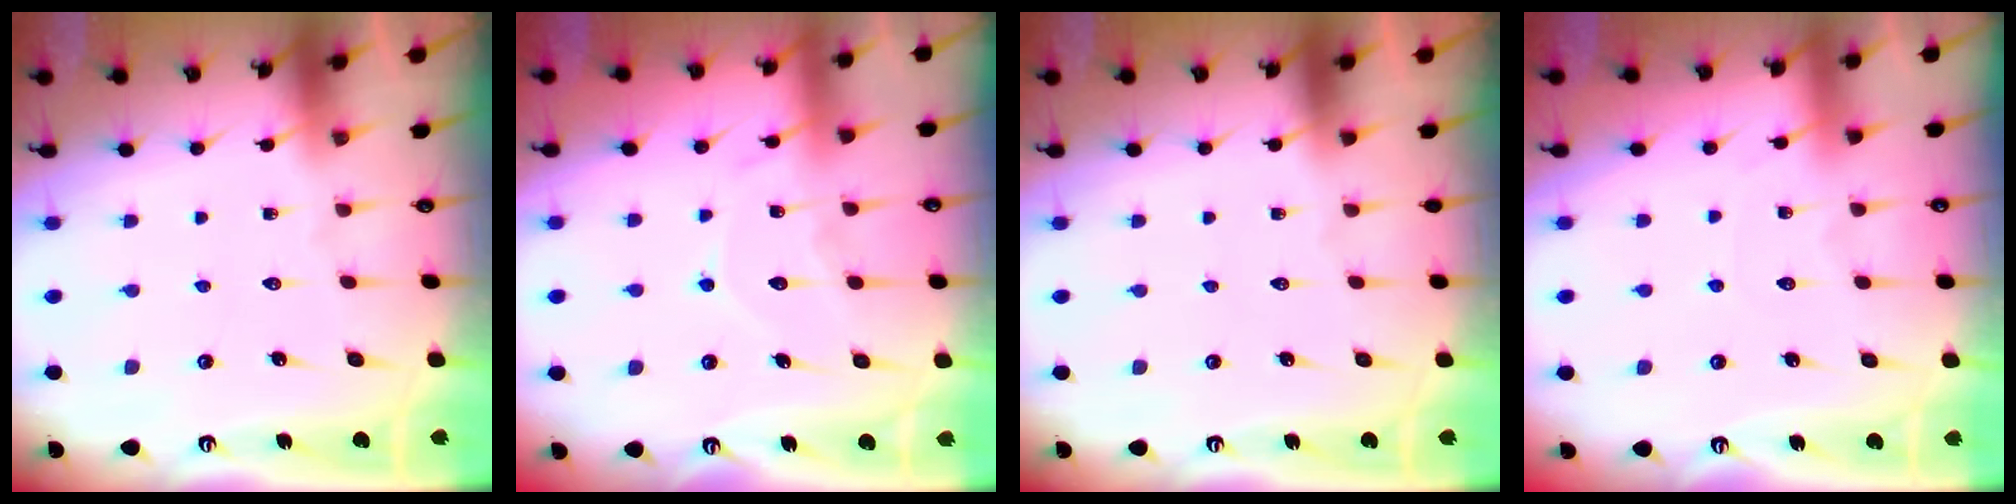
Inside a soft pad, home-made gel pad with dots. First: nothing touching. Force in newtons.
{"total": 9.7, "press": 9.7, "slide": 1.0}
{"total": 0.0}
{"total": 3.0, "press": 2.9, "slide": 0.4}